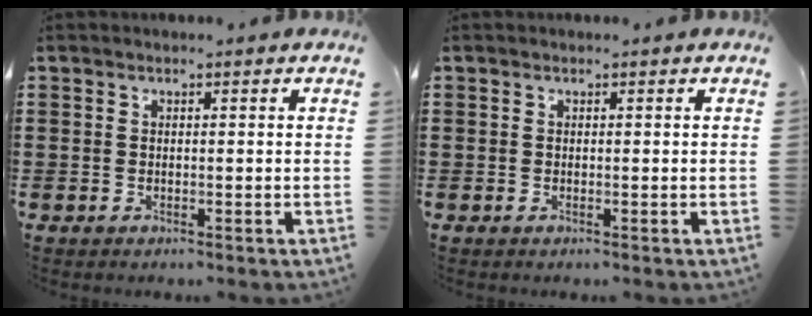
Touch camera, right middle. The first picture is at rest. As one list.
[{"total": 0.0}]